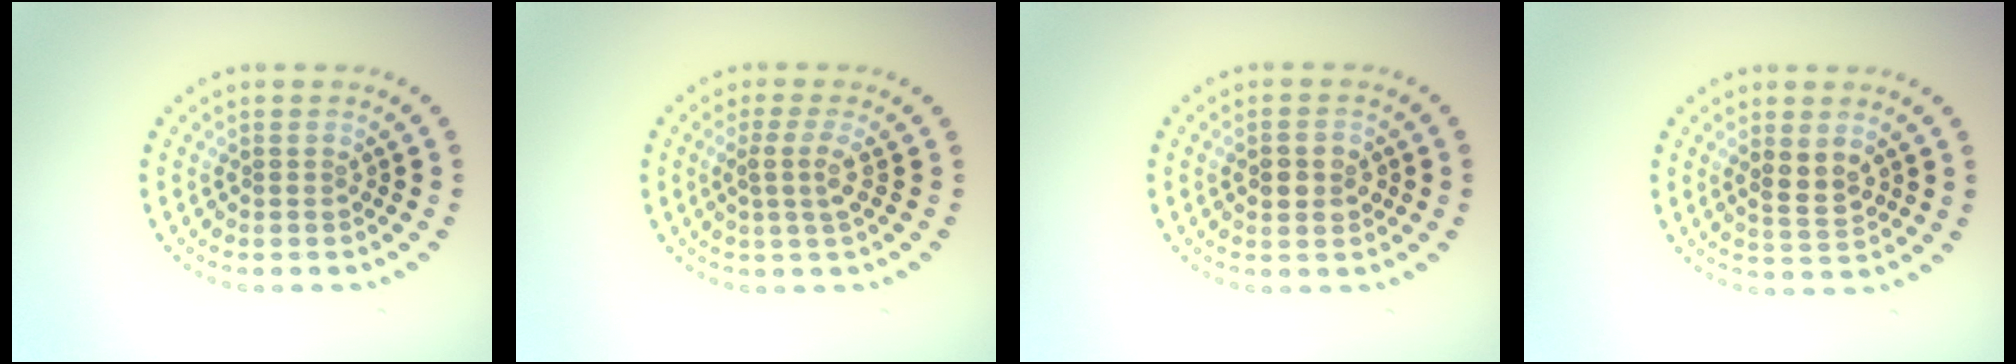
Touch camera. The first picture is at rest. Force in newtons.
{"total": 2.2, "press": 1.6, "slide": 1.5}
{"total": 2.4, "press": 2.4, "slide": 0.3}
{"total": 2.5, "press": 2.4, "slide": 0.7}